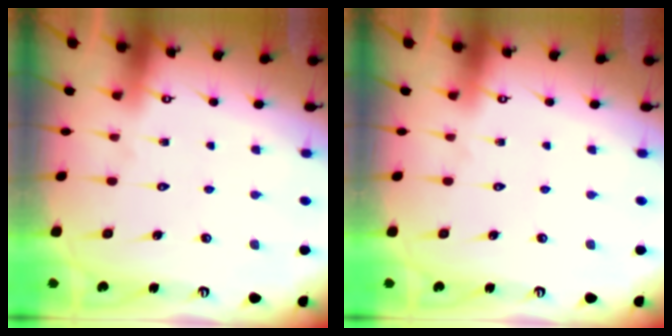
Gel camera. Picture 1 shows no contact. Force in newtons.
{"total": 0.0}